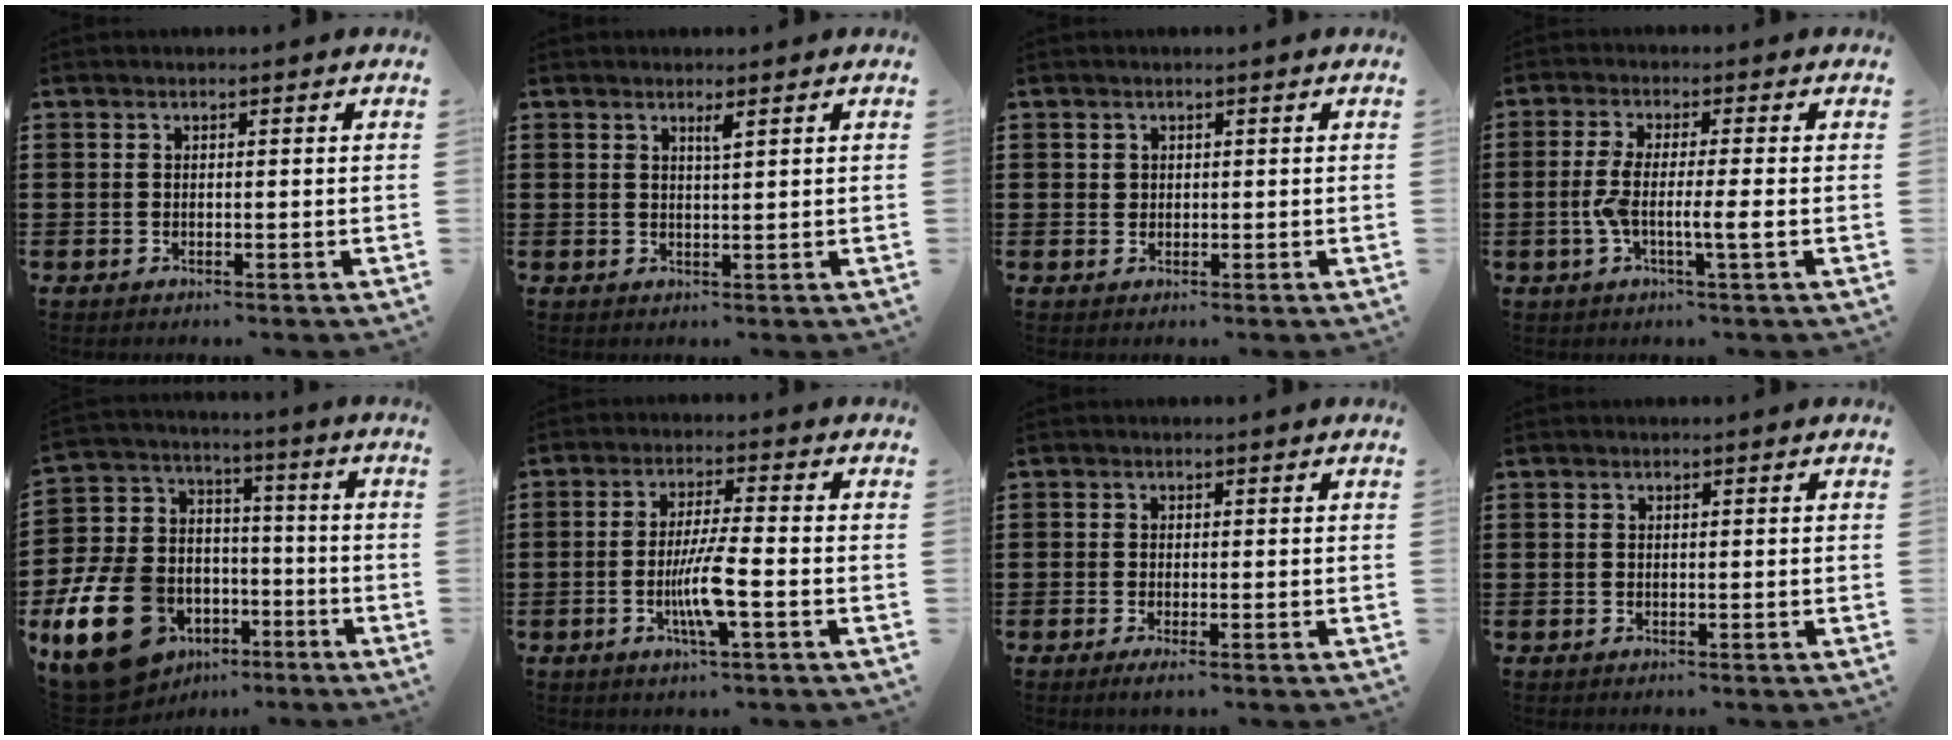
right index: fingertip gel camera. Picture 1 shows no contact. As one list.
[{"total": 1.4, "force": [1.0, 0.0, 1.1], "torque": [-0.022, -0.002, 0.016]}, {"total": 0.9, "force": [0.4, 0.7, 0.2], "torque": [-0.006, 0.002, 0.009]}, {"total": 6.0, "force": [-1.5, 0.4, 5.8], "torque": [-0.123, -0.013, -0.034]}, {"total": 17.1, "force": [-7.7, 12.3, 9.1], "torque": [-0.217, 0.037, -0.131]}, {"total": 6.9, "force": [-2.1, 0.5, 6.5], "torque": [-0.130, -0.014, -0.043]}, {"total": 0.7, "force": [-0.5, -0.1, 0.5], "torque": [-0.011, -0.007, -0.006]}, {"total": 0.0}]